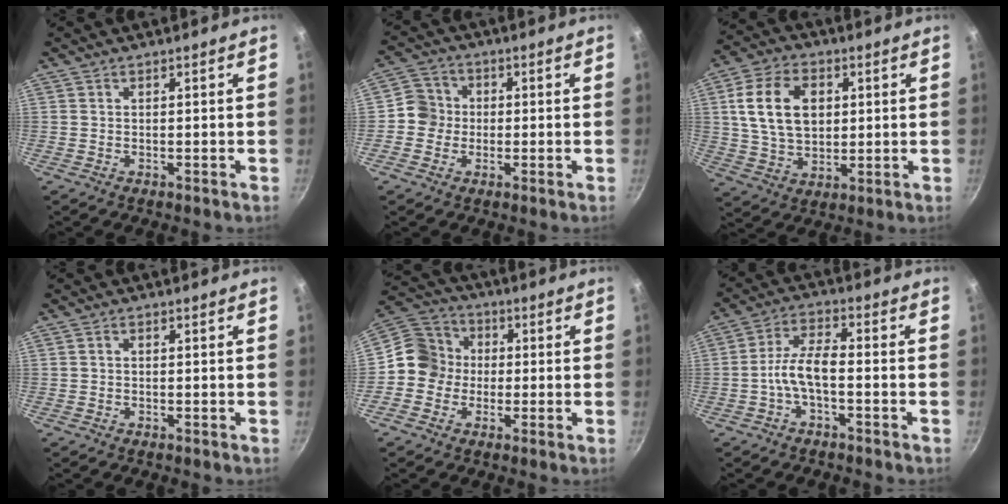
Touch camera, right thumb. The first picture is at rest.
{"total": 5.6, "force": [-0.5, 5.4, 1.4], "torque": [0.006, 0.015, -0.027]}
{"total": 14.0, "force": [2.9, 9.7, 9.7], "torque": [-0.159, -0.001, 0.053]}
{"total": 0.8, "force": [-0.2, 0.6, 0.4], "torque": [-0.008, 0.005, -0.002]}
{"total": 9.2, "force": [-0.8, 8.7, 2.9], "torque": [-0.014, 0.029, -0.039]}
{"total": 6.4, "force": [-2.2, 2.4, 5.5], "torque": [-0.115, 0.033, -0.049]}